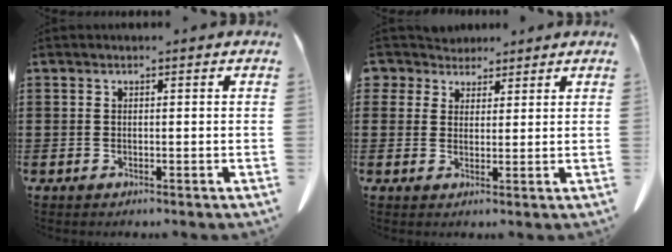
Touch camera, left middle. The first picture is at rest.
{"total": 3.9, "force": [3.1, 2.3, 0.4], "torque": [-0.026, 0.001, 0.057]}